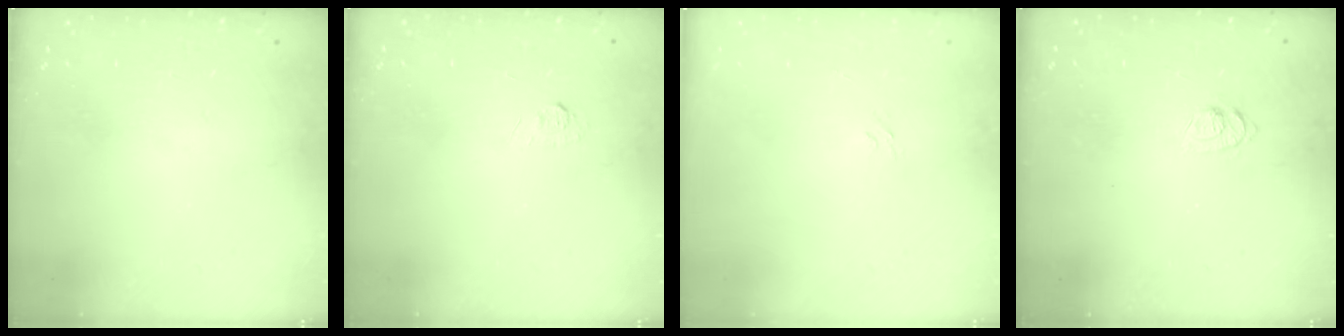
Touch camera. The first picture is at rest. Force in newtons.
{"total": 4.1, "press": 4.1, "slide": 0.5}
{"total": 2.7, "press": 2.4, "slide": 1.1}
{"total": 7.2, "press": 7.1, "slide": 1.3}